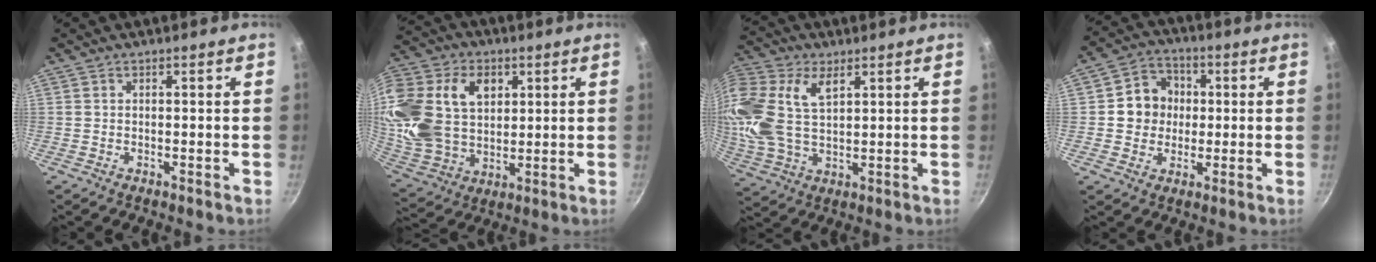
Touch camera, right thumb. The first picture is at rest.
{"total": 26.0, "force": [7.1, 18.5, 16.8], "torque": [-0.365, 0.016, 0.137]}
{"total": 19.7, "force": [6.5, 12.0, 14.2], "torque": [-0.320, 0.008, 0.125]}
{"total": 8.5, "force": [0.7, 7.8, 3.3], "torque": [-0.010, 0.012, -0.001]}